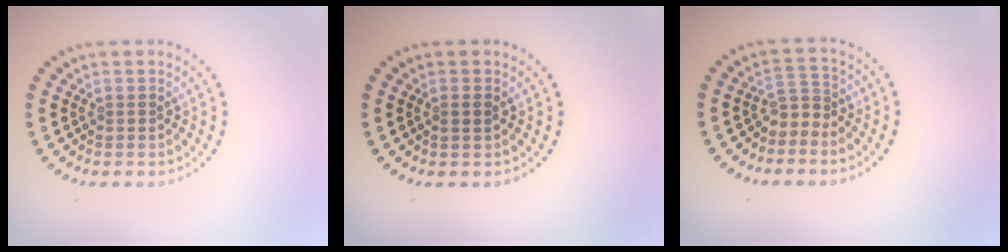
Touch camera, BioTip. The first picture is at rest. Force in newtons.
{"total": 0.9, "press": 0.8, "slide": 0.4}
{"total": 1.8, "press": 1.1, "slide": 1.4}